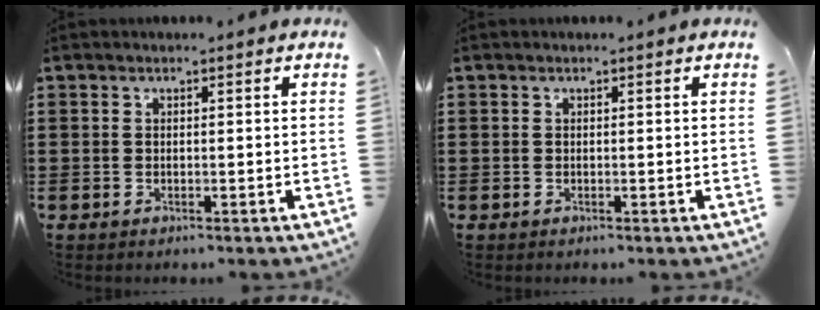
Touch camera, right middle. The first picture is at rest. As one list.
[{"total": 0.0}]